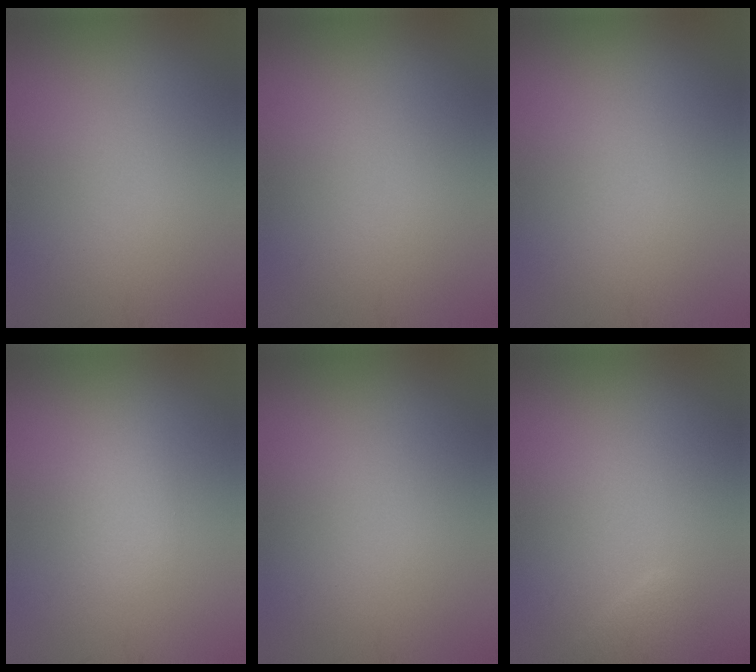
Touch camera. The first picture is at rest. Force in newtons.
{"total": 0.0}
{"total": 0.0}
{"total": 1.8, "press": 1.8, "slide": 0.1}
{"total": 0.0}
{"total": 1.6, "press": 1.6, "slide": 0.1}